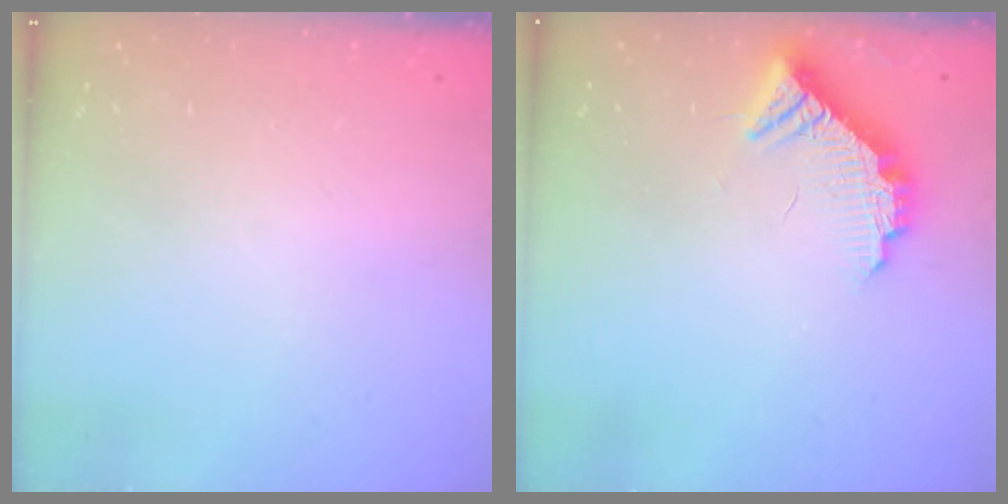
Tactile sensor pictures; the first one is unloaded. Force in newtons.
{"total": 10.4, "press": 10.4, "slide": 0.3}